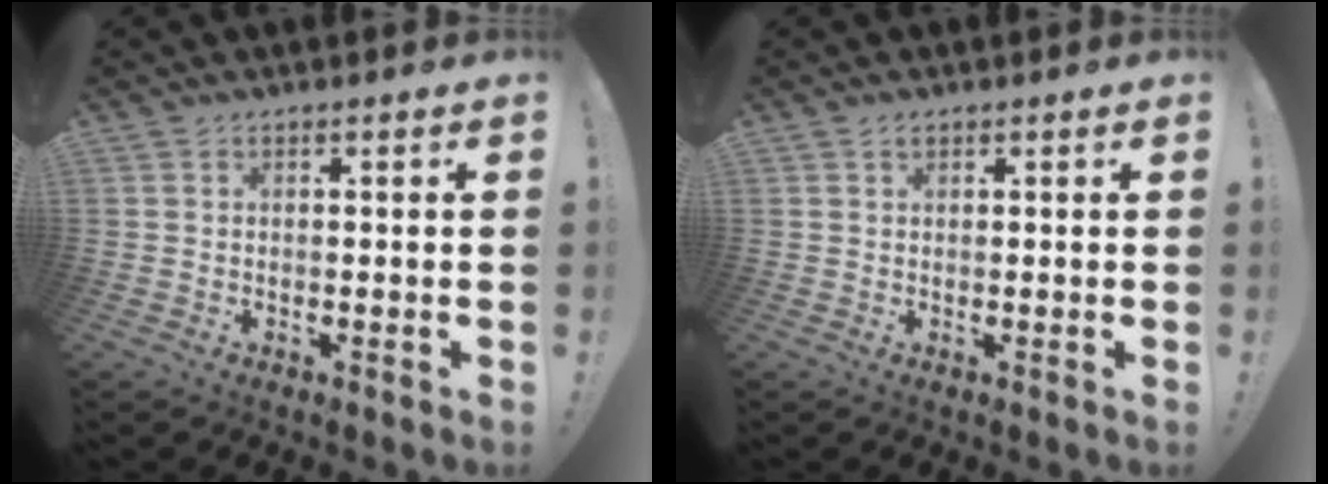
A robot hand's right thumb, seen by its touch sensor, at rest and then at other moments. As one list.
[{"total": 0.9, "force": [0.7, 0.4, 0.4], "torque": [-0.008, 0.001, 0.012]}]